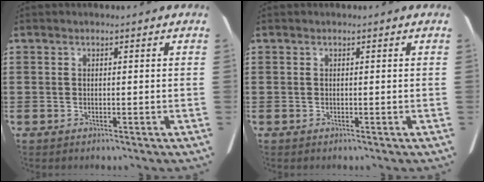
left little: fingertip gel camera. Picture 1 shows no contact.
{"total": 0.0}